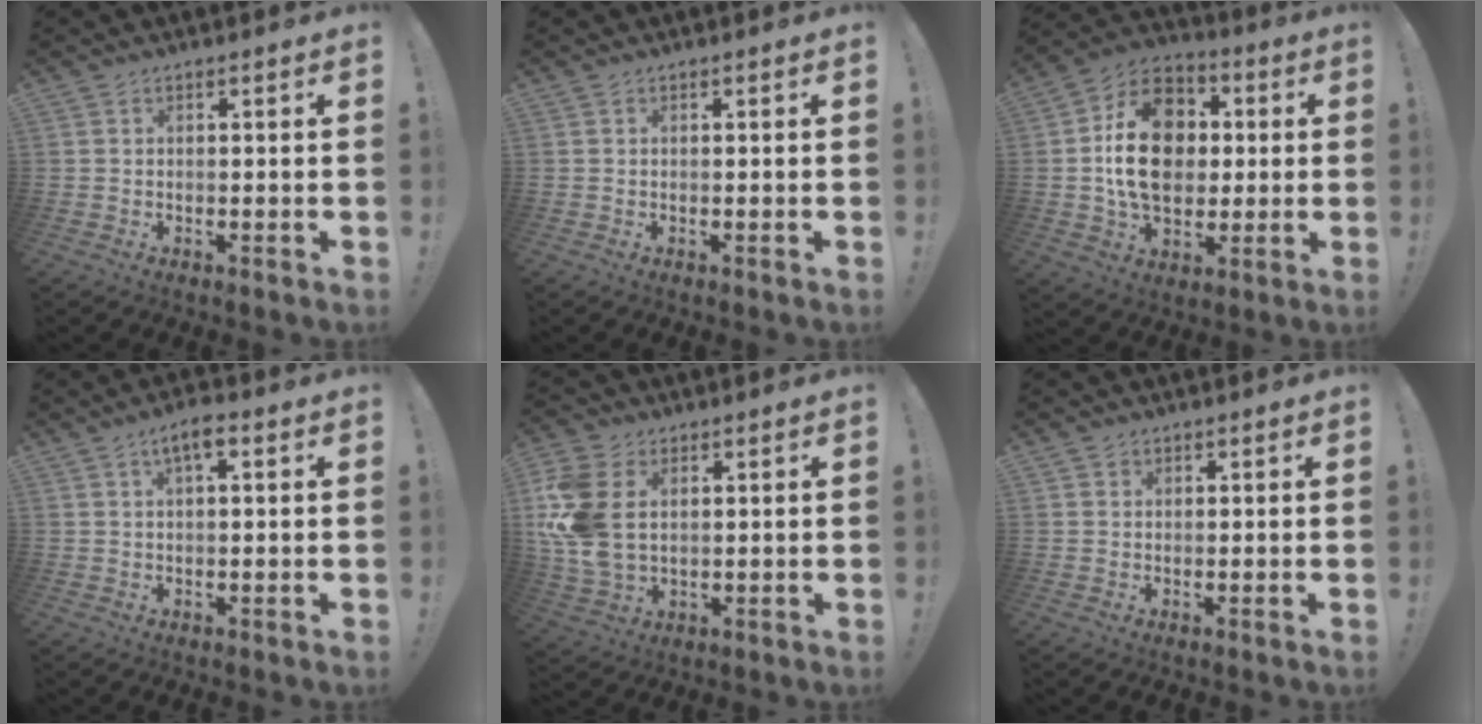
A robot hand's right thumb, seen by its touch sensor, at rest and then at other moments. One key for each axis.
{"total": 0.0}
{"total": 19.6, "fx": 0.9, "fy": 14.7, "fz": 12.9, "tx": -0.207, "ty": 0.018, "tz": 0.022}
{"total": 4.5, "fx": 1.8, "fy": 1.5, "fz": 3.9, "tx": -0.063, "ty": 0.001, "tz": 0.027}
{"total": 15.6, "fx": 3.2, "fy": 10.7, "fz": 10.9, "tx": -0.233, "ty": -0.011, "tz": 0.060}
{"total": 1.2, "fx": 0.9, "fy": 0.8, "fz": 0.1, "tx": 0.003, "ty": -0.001, "tz": 0.016}